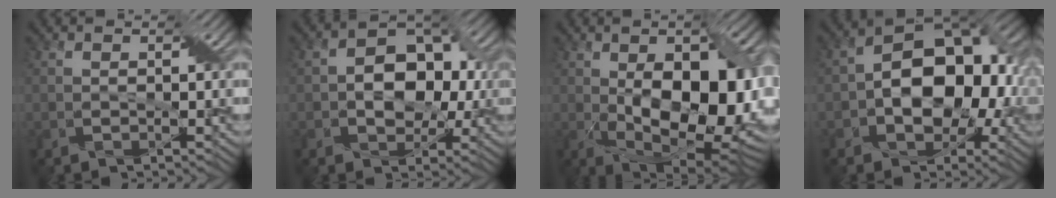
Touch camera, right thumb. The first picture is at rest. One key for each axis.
{"total": 7.2, "fx": 0.1, "fy": 5.2, "fz": 5.0, "tx": -0.069, "ty": 0.008, "tz": -0.007}
{"total": 16.1, "fx": -0.6, "fy": 8.3, "fz": 13.7, "tx": -0.203, "ty": -0.021, "tz": 0.007}
{"total": 13.7, "fx": -0.7, "fy": 9.1, "fz": 10.2, "tx": -0.135, "ty": 0.006, "tz": -0.017}